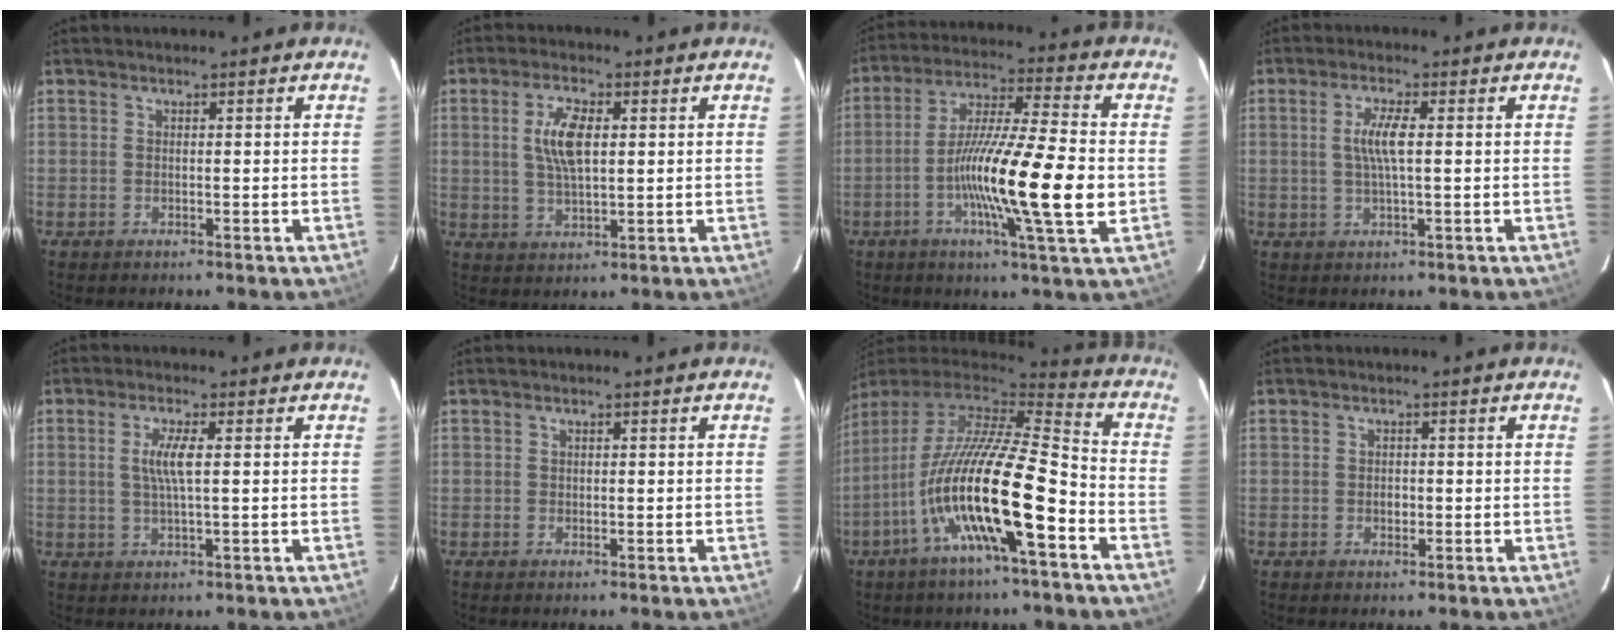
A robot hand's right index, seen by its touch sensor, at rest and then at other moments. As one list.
[{"total": 7.2, "force": [1.5, 2.8, 6.5], "torque": [-0.125, 0.005, 0.031]}, {"total": 16.9, "force": [-3.3, 0.5, 16.5], "torque": [-0.292, -0.005, -0.067]}, {"total": 4.7, "force": [0.5, 0.6, 4.6], "torque": [-0.089, 0.001, 0.010]}, {"total": 4.3, "force": [0.7, 0.3, 4.2], "torque": [-0.083, -0.001, 0.013]}, {"total": 0.0}, {"total": 20.2, "force": [-8.1, 3.1, 18.3], "torque": [-0.322, -0.036, -0.156]}, {"total": 1.3, "force": [-0.3, 1.1, 0.7], "torque": [-0.012, 0.003, -0.004]}]